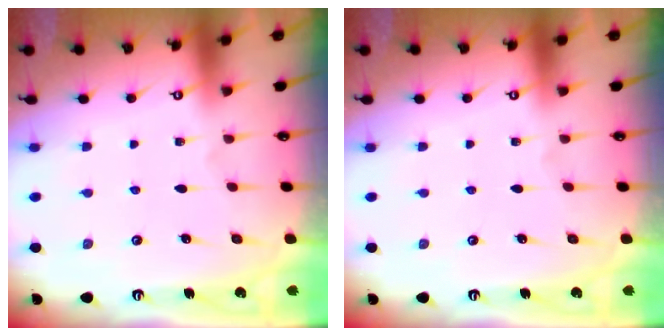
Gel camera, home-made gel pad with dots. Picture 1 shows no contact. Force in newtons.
{"total": 0.0}